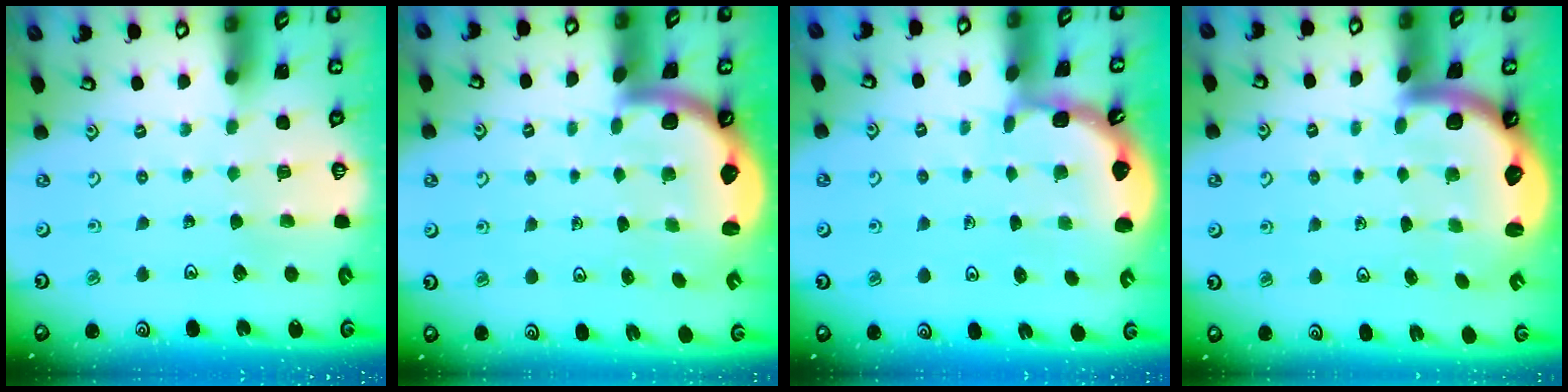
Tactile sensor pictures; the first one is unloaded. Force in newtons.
{"total": 2.4, "press": 2.4, "slide": 0.3}
{"total": 1.9, "press": 1.9, "slide": 0.2}
{"total": 3.1, "press": 3.0, "slide": 0.5}